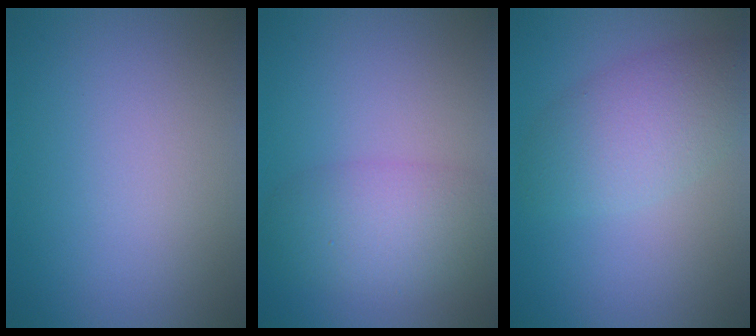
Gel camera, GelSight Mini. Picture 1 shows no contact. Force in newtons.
{"total": 5.1, "press": 5.1, "slide": 0.1}
{"total": 4.5, "press": 4.5, "slide": 0.2}